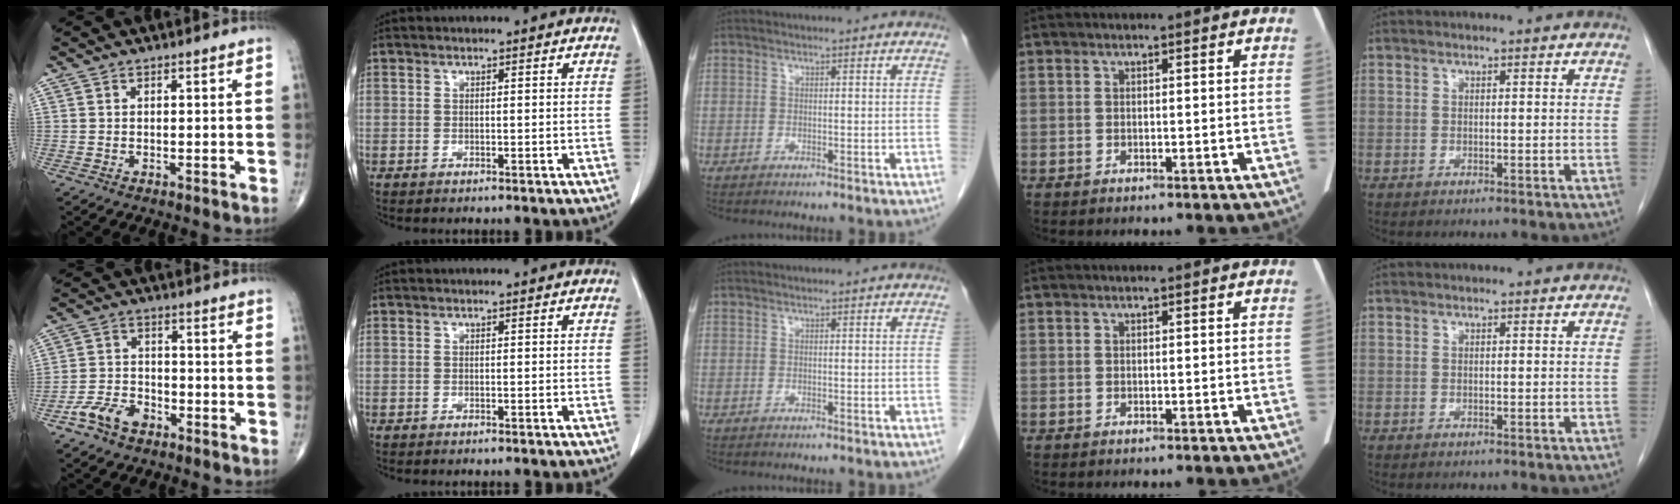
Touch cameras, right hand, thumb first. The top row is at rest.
{"thumb": {"total": 6.7, "force": [-4.0, 4.1, 3.4], "torque": [-0.055, 0.027, -0.075]}}